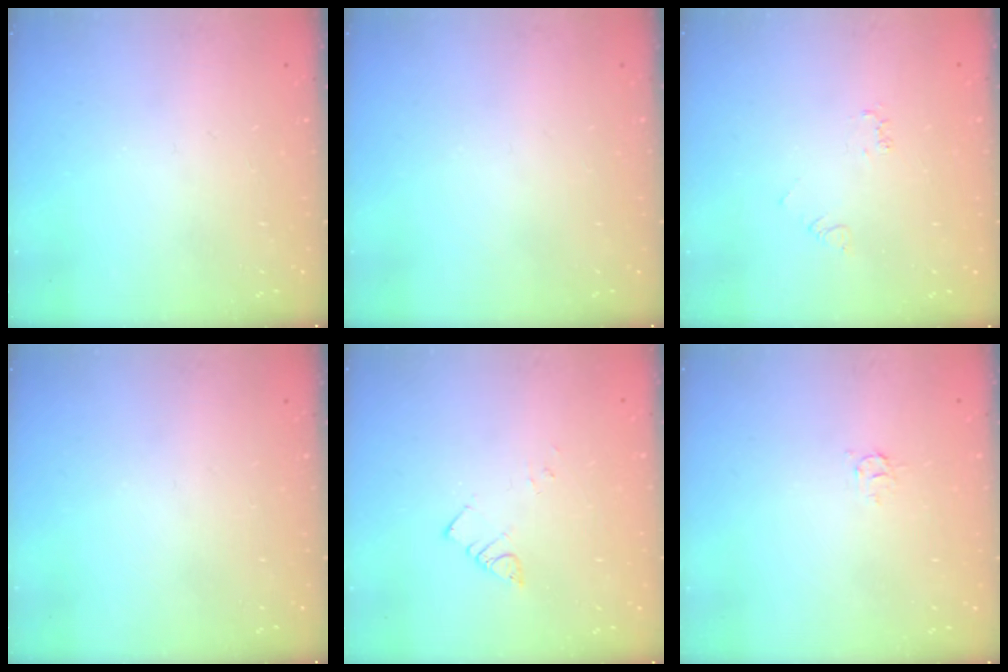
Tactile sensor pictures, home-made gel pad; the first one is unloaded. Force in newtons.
{"total": 0.0}
{"total": 2.3, "press": 2.3, "slide": 0.4}
{"total": 0.0}
{"total": 2.4, "press": 2.4, "slide": 0.1}
{"total": 3.6, "press": 3.6, "slide": 0.3}